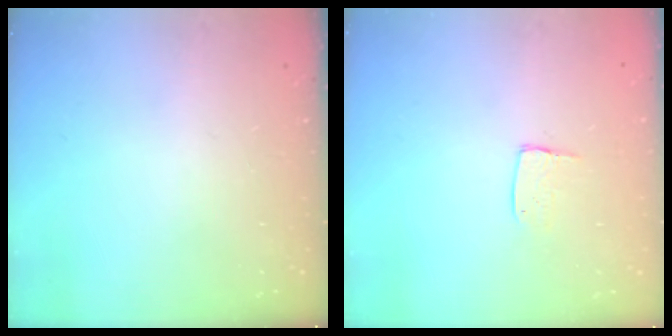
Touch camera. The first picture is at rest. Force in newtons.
{"total": 5.2, "press": 5.2, "slide": 0.4}